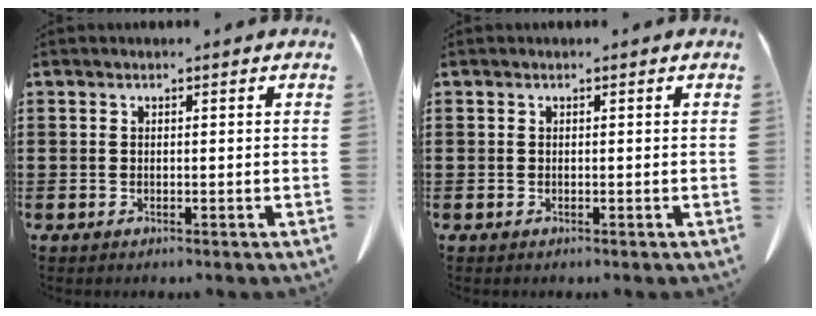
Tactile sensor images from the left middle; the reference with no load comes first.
{"total": 0.0}